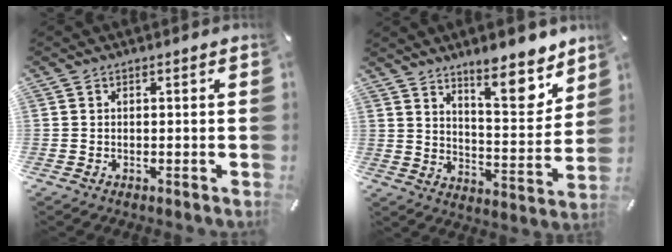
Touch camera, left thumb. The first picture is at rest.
{"total": 13.0, "force": [10.2, 3.8, 7.0], "torque": [-0.087, -0.086, 0.173]}